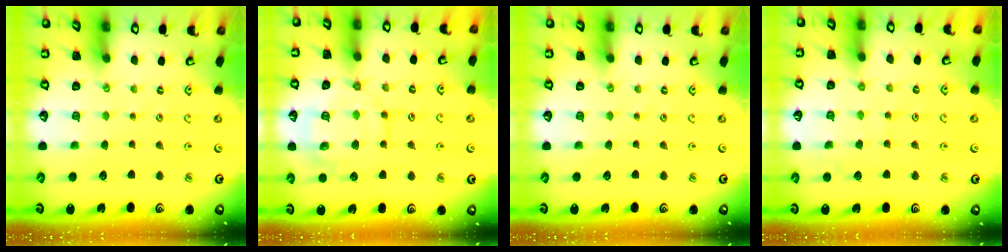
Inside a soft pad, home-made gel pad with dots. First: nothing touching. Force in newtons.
{"total": 14.2, "press": 14.1, "slide": 1.4}
{"total": 0.0}
{"total": 5.7, "press": 5.6, "slide": 0.6}